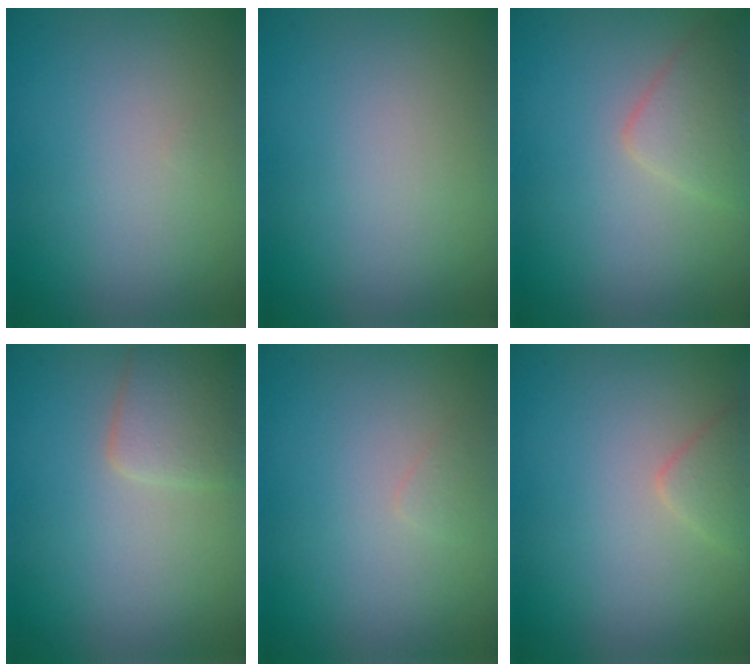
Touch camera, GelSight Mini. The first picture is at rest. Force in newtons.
{"total": 0.0}
{"total": 2.3, "press": 2.3, "slide": 0.1}
{"total": 2.9, "press": 2.9, "slide": 0.2}
{"total": 0.5, "press": 0.5, "slide": 0.0}
{"total": 1.4, "press": 1.4, "slide": 0.1}